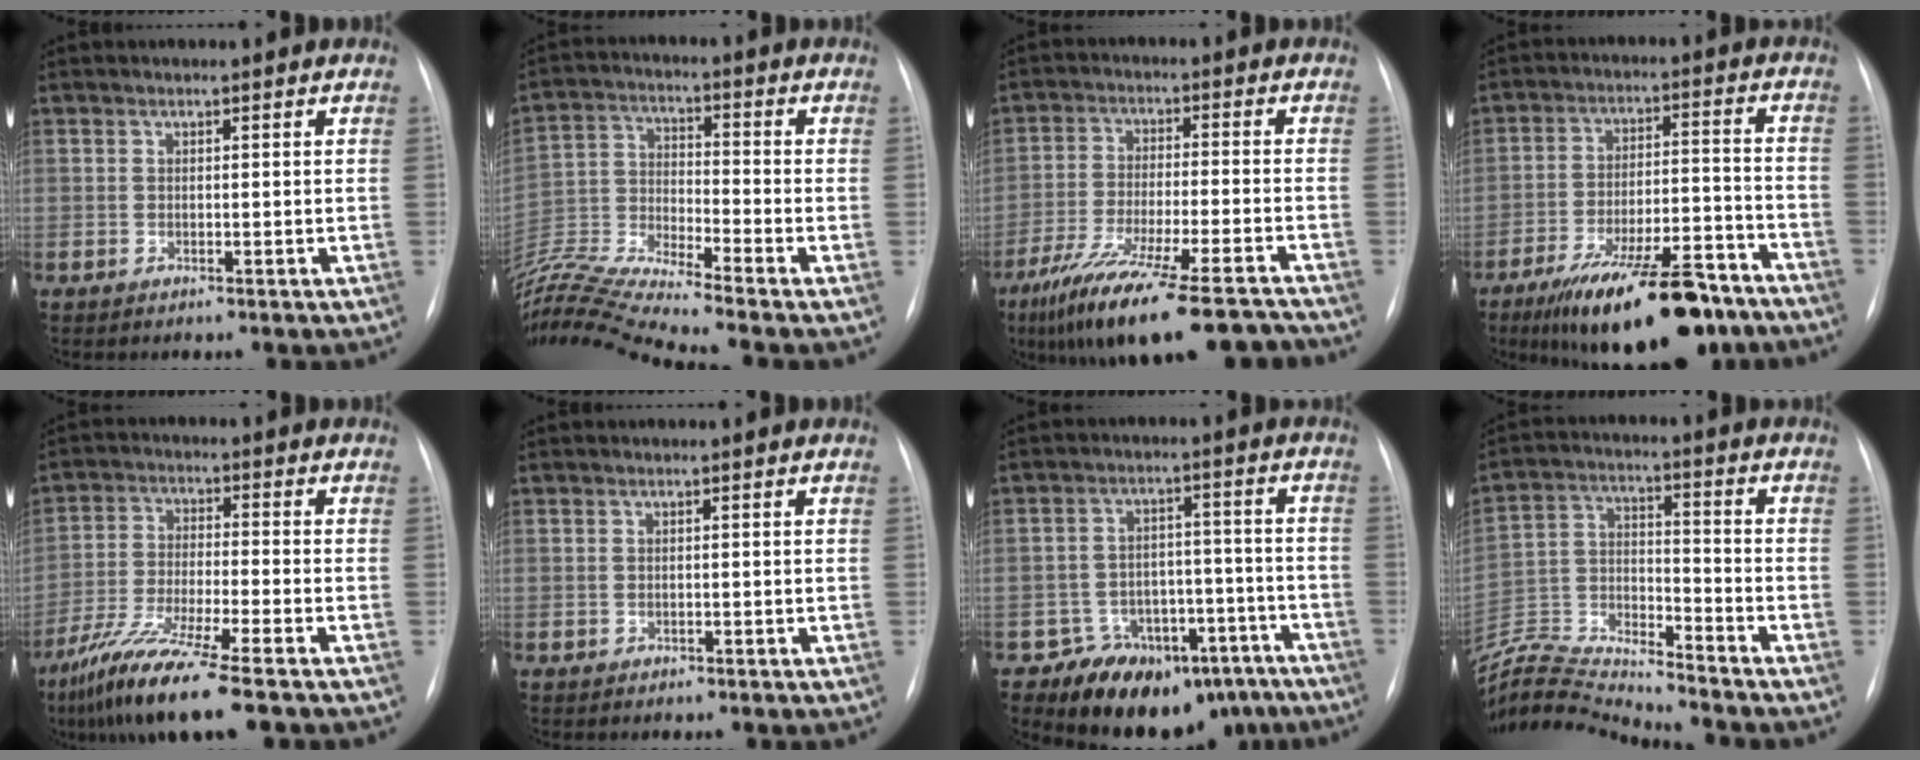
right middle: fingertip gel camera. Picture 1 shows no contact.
{"total": 16.3, "force": [-15.0, -2.4, 6.0], "torque": [-0.122, -0.004, -0.275]}
{"total": 18.9, "force": [-15.3, 1.6, 11.0], "torque": [-0.167, -0.025, -0.247]}
{"total": 19.4, "force": [-14.3, 4.9, 12.1], "torque": [-0.156, 0.012, -0.227]}
{"total": 11.5, "force": [-8.1, -0.2, 8.2], "torque": [-0.164, -0.038, -0.149]}
{"total": 0.0}
{"total": 13.7, "force": [-10.4, 8.3, 3.2], "torque": [-0.015, 0.061, -0.134]}
{"total": 15.3, "force": [-15.0, -0.9, 2.8], "torque": [-0.060, 0.016, -0.276]}